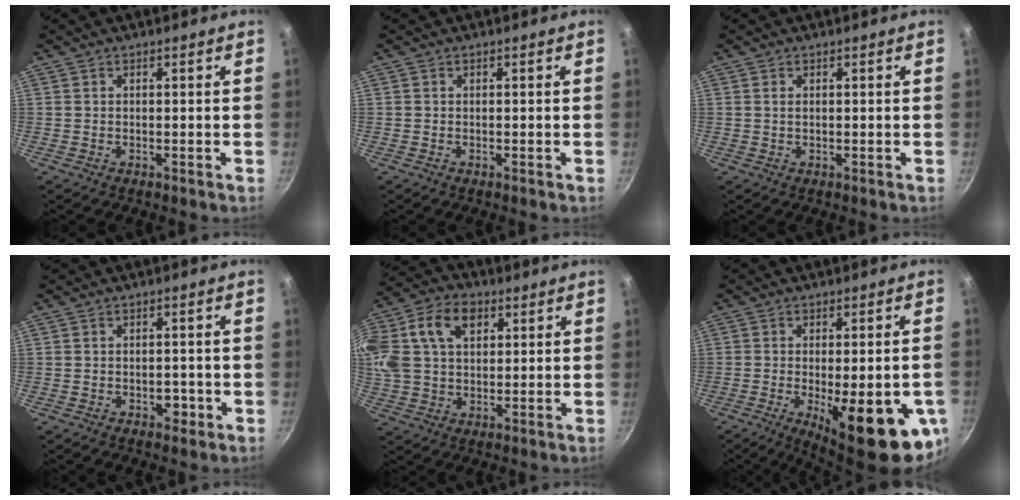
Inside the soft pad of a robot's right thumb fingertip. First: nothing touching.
{"total": 0.0}
{"total": 0.8, "force": [0.3, 0.4, 0.6], "torque": [-0.012, 0.001, 0.004]}
{"total": 2.7, "force": [-1.0, 1.8, 1.7], "torque": [-0.010, 0.007, -0.011]}
{"total": 22.4, "force": [7.4, 15.6, 14.3], "torque": [-0.329, 0.037, 0.128]}
{"total": 19.2, "force": [-6.0, 6.1, 17.1], "torque": [-0.197, -0.005, -0.070]}